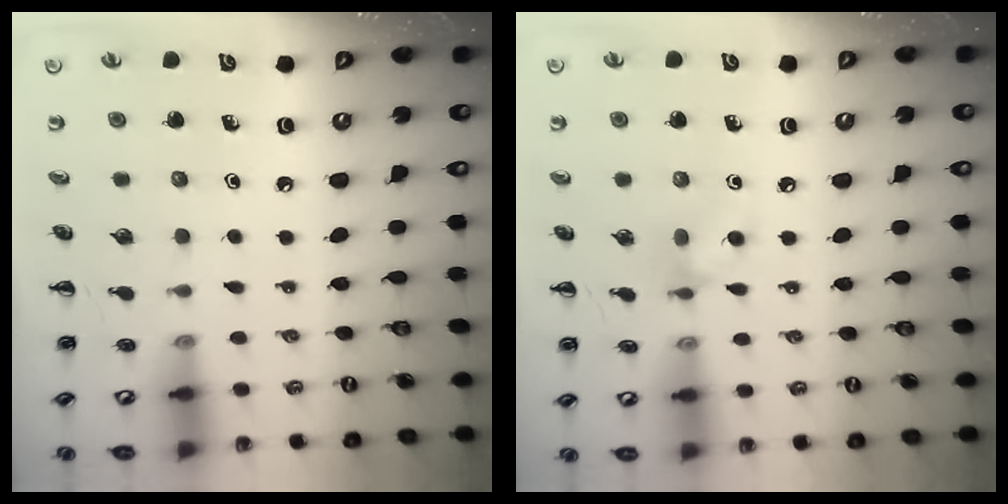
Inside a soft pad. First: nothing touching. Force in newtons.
{"total": 6.0, "press": 5.9, "slide": 0.8}